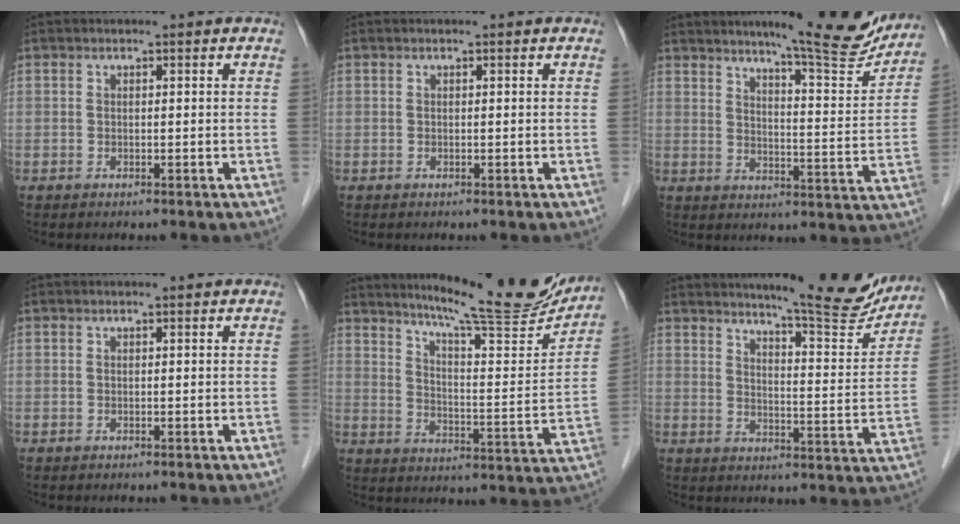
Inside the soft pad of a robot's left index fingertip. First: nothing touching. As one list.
[{"total": 0.0}, {"total": 14.3, "force": [12.7, 1.0, 6.6], "torque": [-0.082, -0.034, 0.158]}, {"total": 0.0}, {"total": 19.1, "force": [17.1, 1.1, 8.3], "torque": [-0.126, -0.055, 0.229]}, {"total": 13.9, "force": [12.9, 0.8, 5.0], "torque": [-0.064, -0.050, 0.158]}]